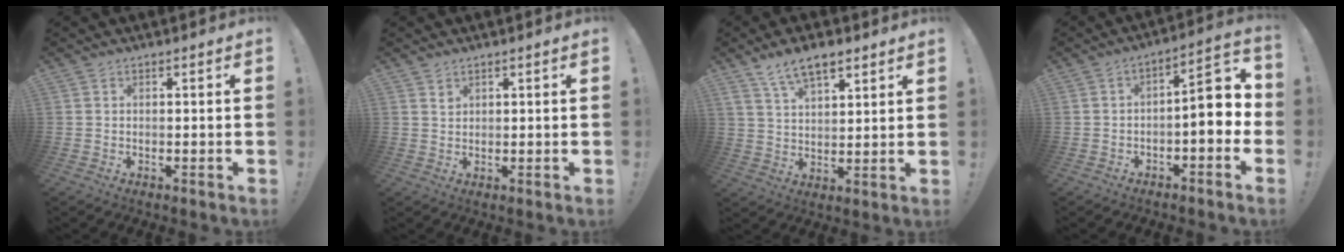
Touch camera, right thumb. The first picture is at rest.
{"total": 1.5, "force": [1.2, 0.8, 0.4], "torque": [0.007, -0.010, 0.020]}
{"total": 9.0, "force": [6.1, 4.0, 5.3], "torque": [-0.082, -0.024, 0.113]}
{"total": 9.2, "force": [-1.0, 3.2, 8.5], "torque": [-0.105, 0.000, -0.022]}